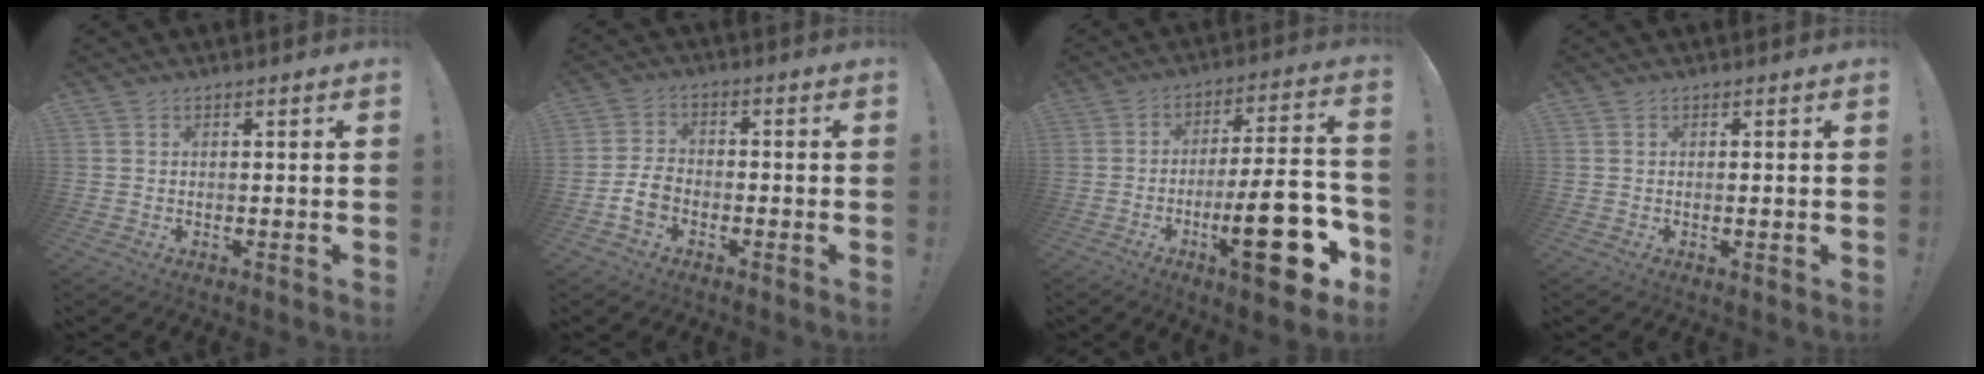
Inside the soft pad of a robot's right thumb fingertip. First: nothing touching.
{"total": 6.2, "force": [-2.9, 3.9, 3.7], "torque": [-0.077, 0.014, -0.051]}
{"total": 22.7, "force": [-7.6, 6.5, 20.4], "torque": [-0.294, 0.034, -0.110]}
{"total": 0.5, "force": [0.1, 0.0, 0.5], "torque": [-0.004, -0.002, 0.001]}